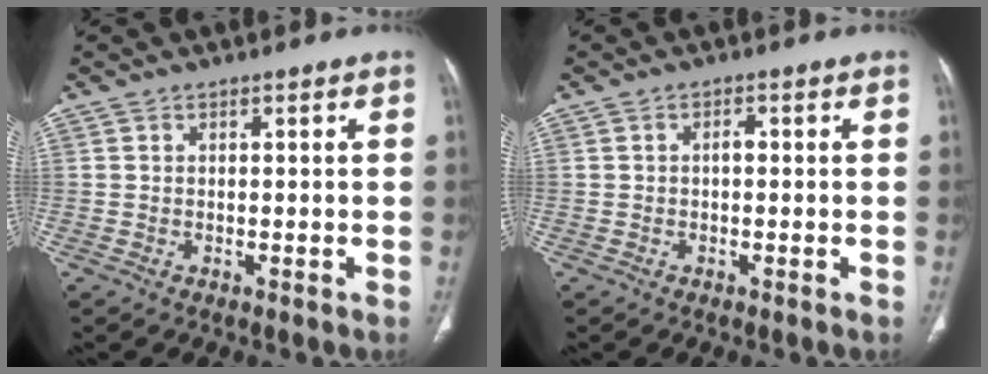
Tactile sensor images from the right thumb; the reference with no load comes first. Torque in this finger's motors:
{"motor_torque": [0.50, 0.68, 0.54, -0.01, -0.02]}